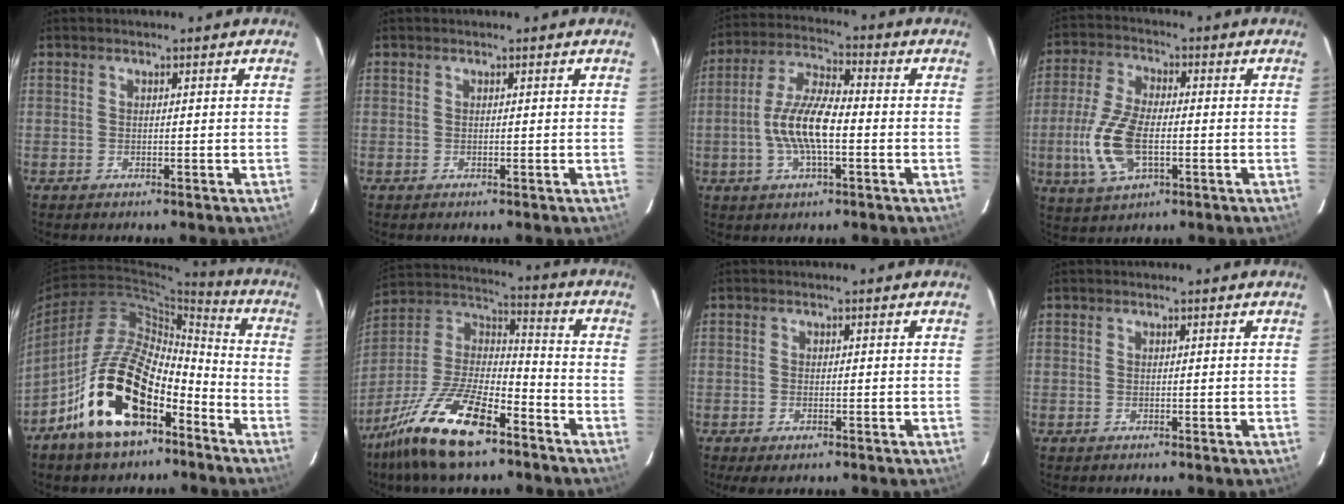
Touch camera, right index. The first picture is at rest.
{"total": 0.0}
{"total": 11.0, "force": [-2.3, 3.8, 10.1], "torque": [-0.208, 0.007, -0.044]}
{"total": 12.3, "force": [-2.6, 5.9, 10.4], "torque": [-0.231, 0.000, -0.047]}
{"total": 19.3, "force": [-11.1, 9.4, 12.8], "torque": [-0.228, 0.024, -0.188]}
{"total": 19.8, "force": [-12.8, 6.8, 13.5], "torque": [-0.282, -0.010, -0.240]}
{"total": 2.3, "force": [-1.3, 1.1, 1.5], "torque": [-0.032, -0.005, -0.023]}
{"total": 0.0}